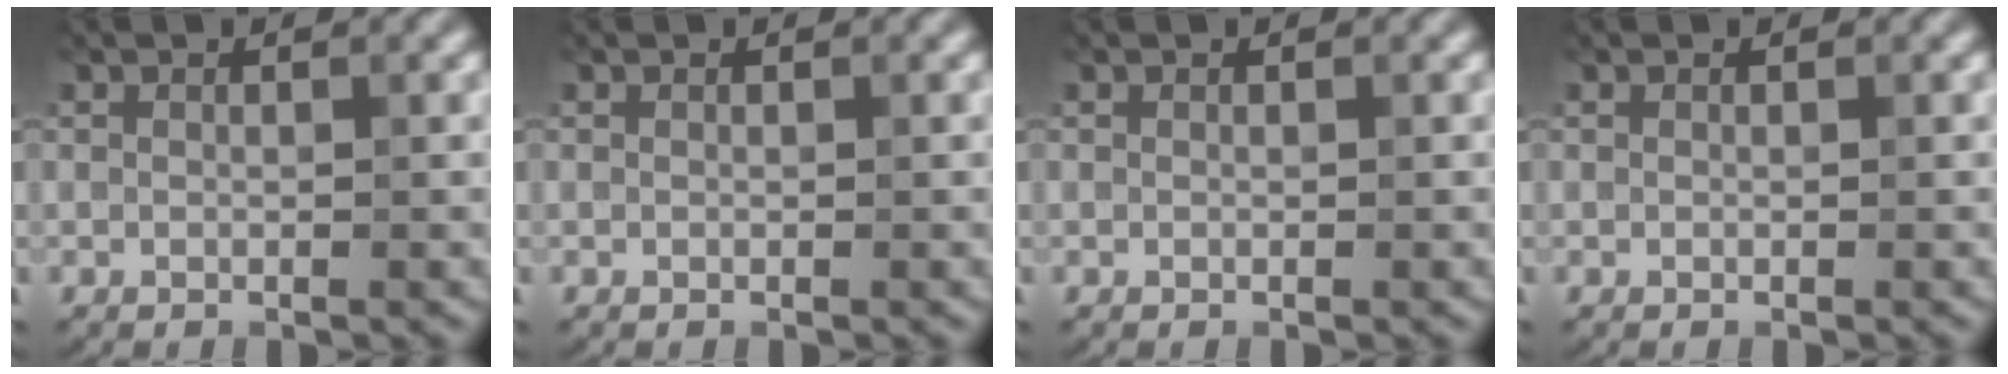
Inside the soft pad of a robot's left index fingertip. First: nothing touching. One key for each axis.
{"total": 0.0}
{"total": 0.0}
{"total": 0.0}